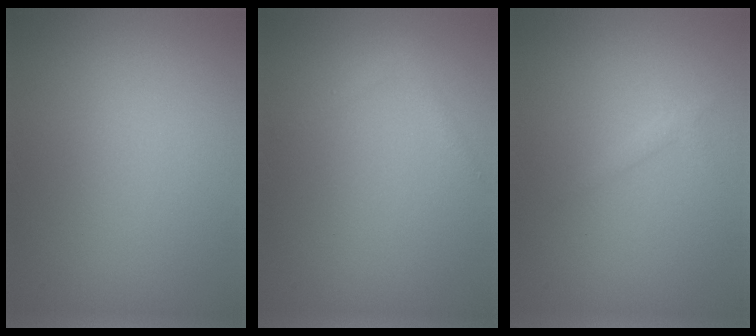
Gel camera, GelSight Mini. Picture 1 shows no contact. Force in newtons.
{"total": 1.1, "press": 1.1, "slide": 0.1}
{"total": 0.8, "press": 0.8, "slide": 0.1}